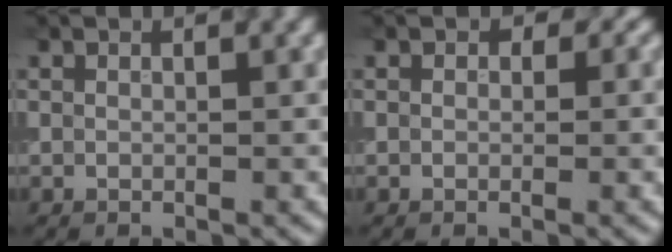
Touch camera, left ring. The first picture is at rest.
{"total": 1.4, "force": [0.3, 1.2, 0.7], "torque": [0.000, -0.001, -0.007]}